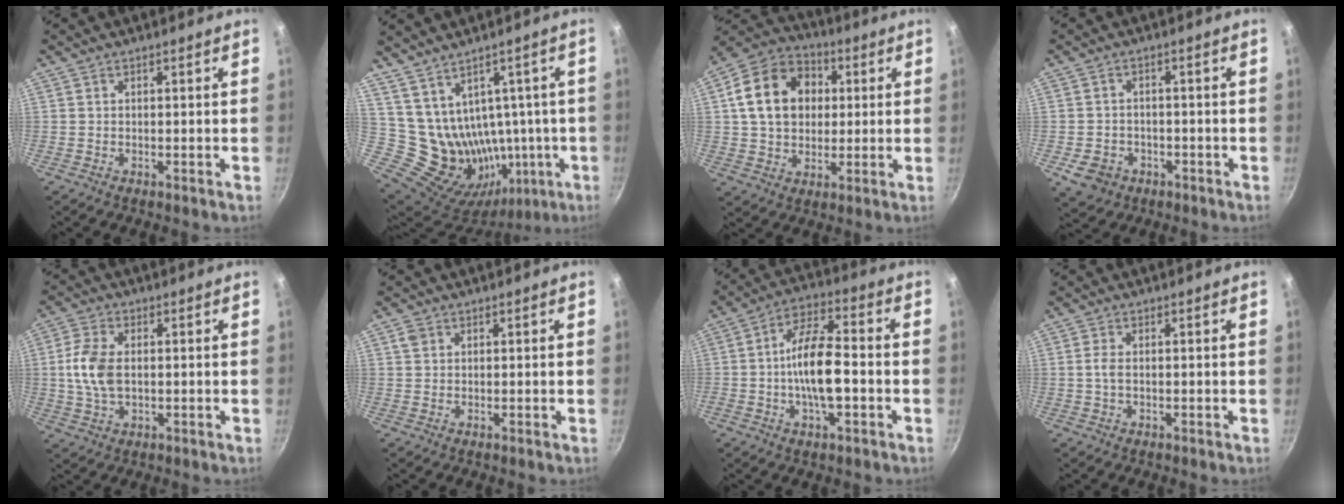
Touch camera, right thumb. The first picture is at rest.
{"total": 16.6, "force": [3.2, 12.6, 10.4], "torque": [-0.140, -0.015, 0.092]}
{"total": 16.3, "force": [2.9, 12.7, 9.8], "torque": [-0.147, 0.023, 0.040]}
{"total": 6.1, "force": [-2.5, 4.9, 2.7], "torque": [-0.040, 0.021, -0.028]}
{"total": 8.4, "force": [0.3, 5.2, 6.6], "torque": [-0.133, 0.009, 0.004]}
{"total": 1.8, "force": [0.7, 1.5, 0.8], "torque": [-0.010, 0.003, 0.012]}
{"total": 12.3, "force": [-2.2, 5.0, 11.0], "torque": [-0.186, 0.033, -0.048]}
{"total": 2.1, "force": [0.0, 1.1, 1.8], "torque": [-0.039, 0.002, -0.003]}